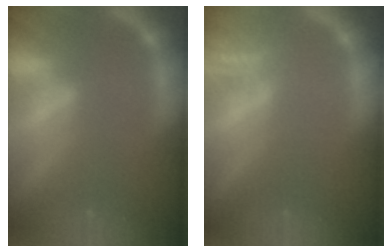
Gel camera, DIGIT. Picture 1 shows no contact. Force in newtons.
{"total": 3.0}